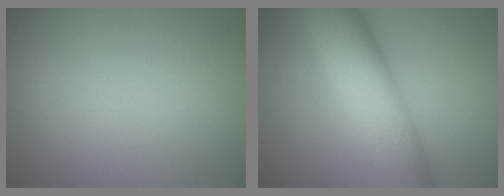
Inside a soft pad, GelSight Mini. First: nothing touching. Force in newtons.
{"total": 9.9, "press": 9.9, "slide": 0.1}